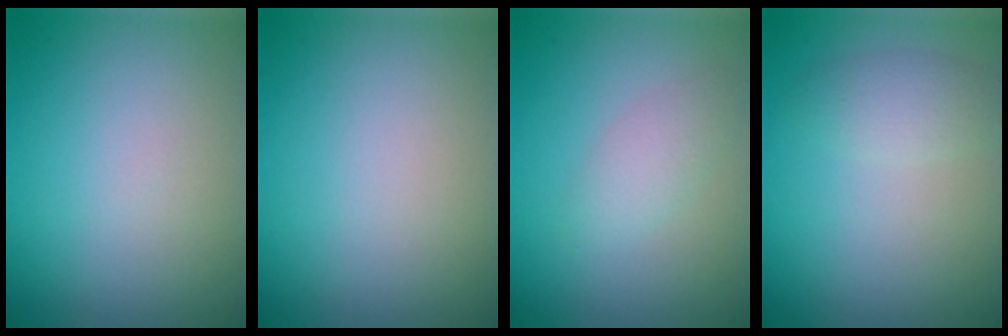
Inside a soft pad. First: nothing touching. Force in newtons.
{"total": 0.0}
{"total": 1.9, "press": 1.9, "slide": 0.2}
{"total": 2.0, "press": 2.0, "slide": 0.0}